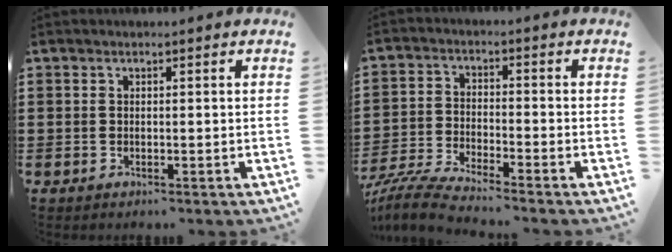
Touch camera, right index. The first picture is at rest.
{"total": 5.5, "force": [-5.3, -0.2, 1.6], "torque": [-0.053, -0.015, -0.109]}